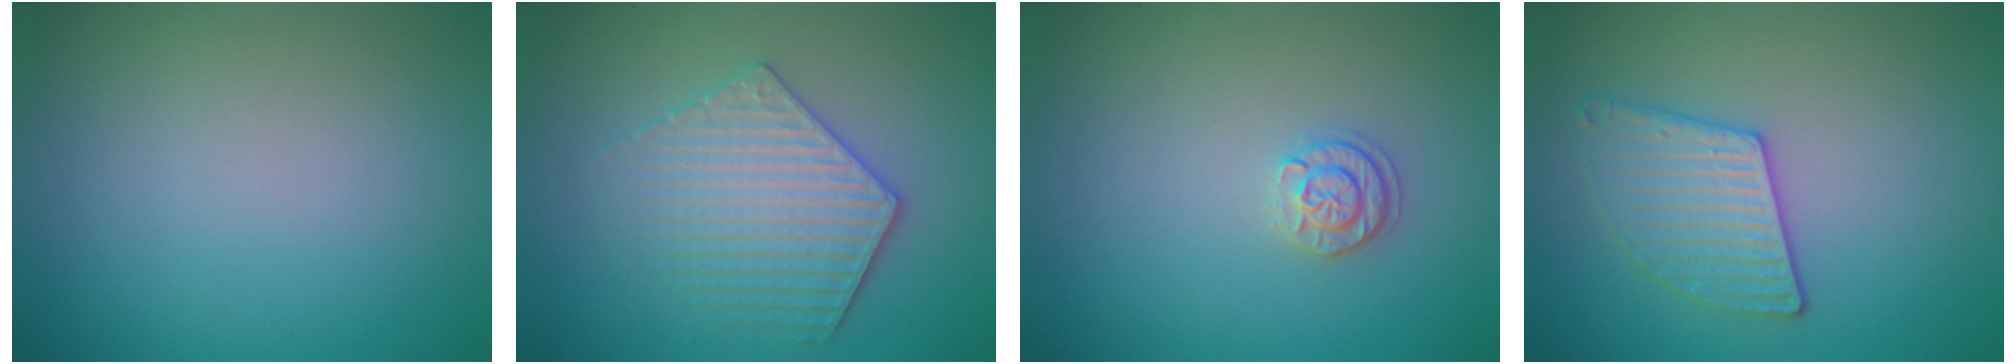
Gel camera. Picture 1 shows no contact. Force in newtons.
{"total": 4.1, "press": 3.8, "slide": 1.4}
{"total": 1.7, "press": 1.6, "slide": 0.4}
{"total": 3.0, "press": 2.9, "slide": 0.4}